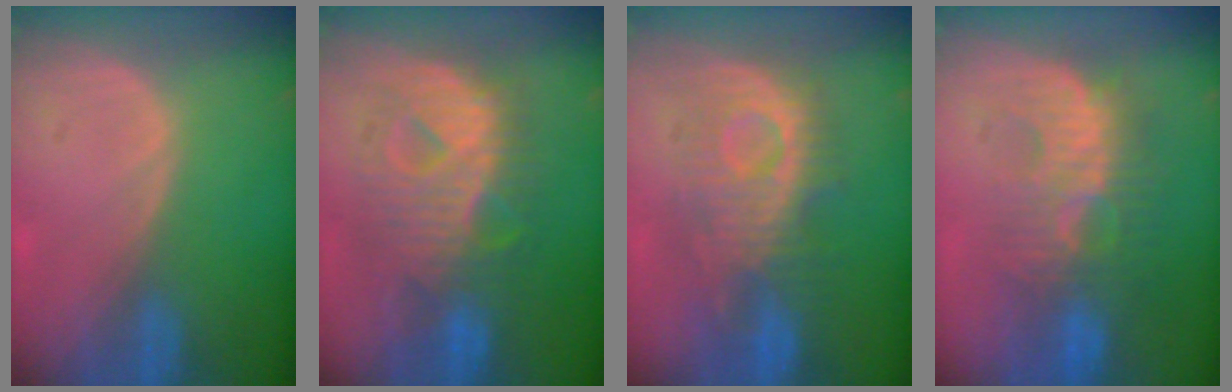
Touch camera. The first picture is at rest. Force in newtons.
{"total": 10.8, "press": 10.7, "slide": 0.9}
{"total": 9.5, "press": 9.4, "slide": 1.1}
{"total": 8.9, "press": 8.8, "slide": 1.6}